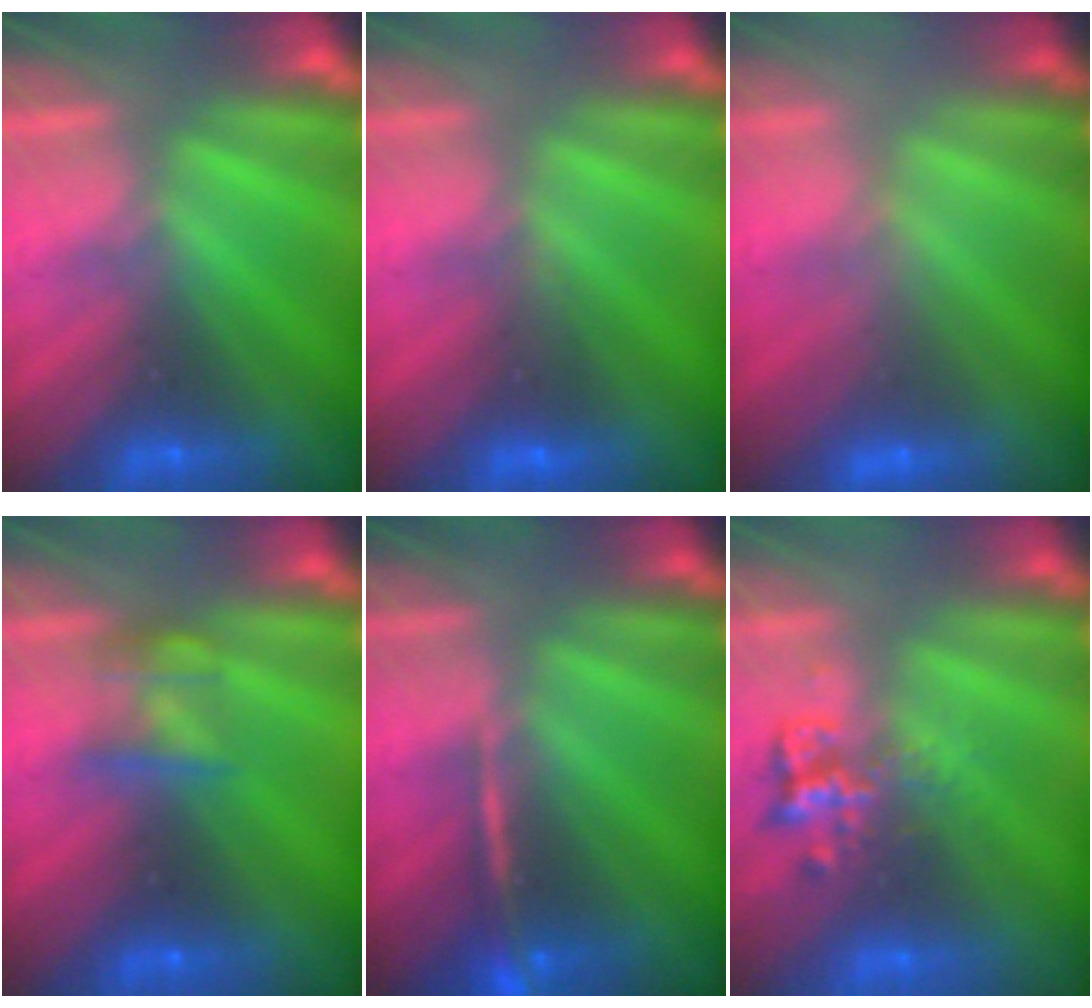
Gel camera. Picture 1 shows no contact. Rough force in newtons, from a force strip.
{"total": 3.0}
{"total": 2.9}
{"total": 3.1}
{"total": 2.4}
{"total": 2.3}